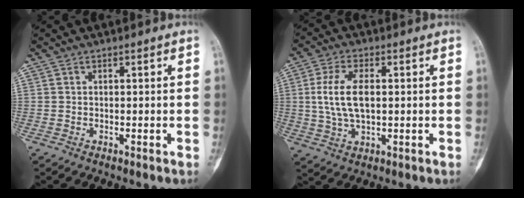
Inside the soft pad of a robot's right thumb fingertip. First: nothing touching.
{"total": 9.5, "force": [0.8, 4.9, 8.2], "torque": [-0.166, 0.005, 0.018]}